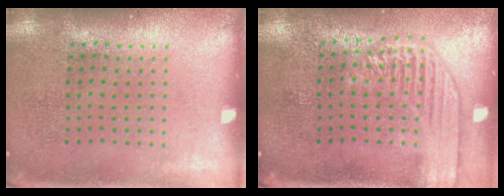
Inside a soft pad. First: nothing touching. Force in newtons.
{"total": 2.1, "press": 1.9, "slide": 0.9}